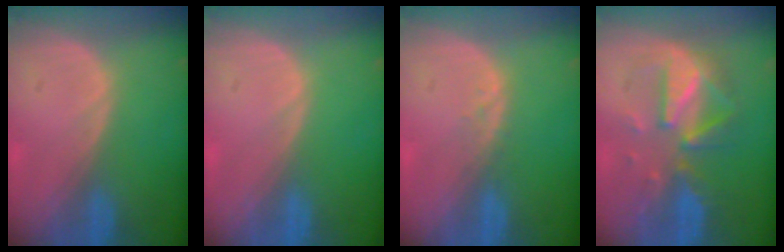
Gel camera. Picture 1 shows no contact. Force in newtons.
{"total": 0.0}
{"total": 1.3, "press": 1.3, "slide": 0.2}
{"total": 8.0, "press": 8.0, "slide": 0.6}